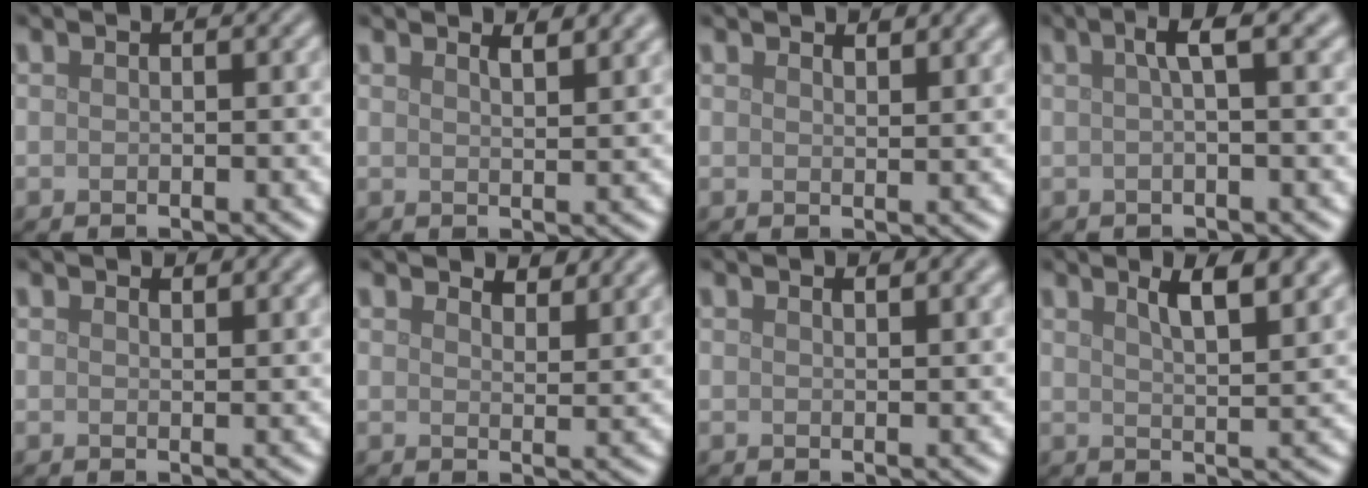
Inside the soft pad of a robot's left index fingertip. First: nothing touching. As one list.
[{"total": 2.9, "force": [2.3, 0.9, 1.6], "torque": [-0.010, 0.011, 0.023]}, {"total": 1.9, "force": [1.6, 0.4, 0.8], "torque": [-0.008, 0.000, 0.028]}, {"total": 3.3, "force": [1.0, 0.7, 3.0], "torque": [-0.039, 0.012, 0.012]}, {"total": 1.6, "force": [1.4, 0.3, 0.6], "torque": [-0.006, 0.000, 0.022]}, {"total": 3.7, "force": [3.5, 0.7, 1.0], "torque": [-0.021, -0.001, 0.046]}, {"total": 1.8, "force": [1.3, 0.6, 1.1], "torque": [-0.007, 0.004, 0.017]}, {"total": 6.0, "force": [3.6, 1.8, 4.5], "torque": [-0.042, 0.020, 0.043]}]